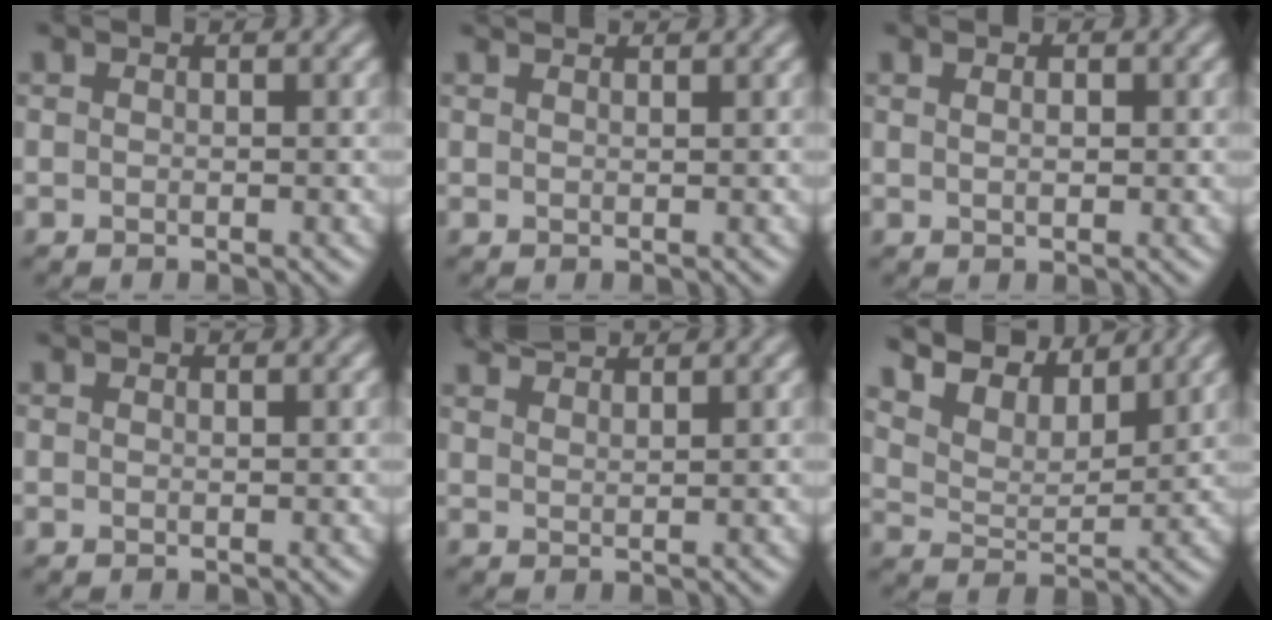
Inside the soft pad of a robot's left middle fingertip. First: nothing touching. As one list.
[{"total": 2.1, "force": [1.9, 0.6, 0.8], "torque": [0.000, 0.004, 0.003]}, {"total": 1.3, "force": [0.8, 0.5, 0.8], "torque": [-0.003, 0.001, 0.005]}, {"total": 0.0}, {"total": 2.9, "force": [2.9, 0.2, 0.4], "torque": [-0.005, 0.007, 0.048]}, {"total": 8.6, "force": [7.7, 2.3, 2.9], "torque": [-0.079, 0.005, 0.123]}]